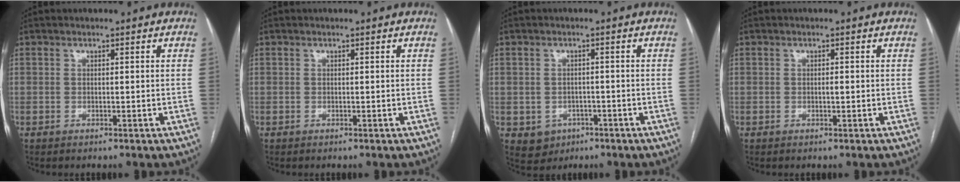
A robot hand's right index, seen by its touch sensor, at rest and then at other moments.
{"total": 0.0}
{"total": 4.3, "force": [-1.7, 3.9, 1.0], "torque": [-0.011, 0.005, -0.015]}
{"total": 0.7, "force": [-0.1, 0.3, 0.7], "torque": [-0.011, 0.000, -0.001]}